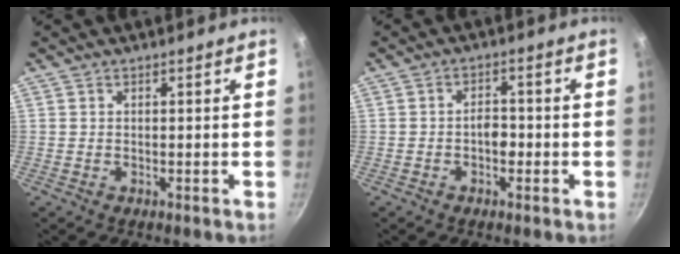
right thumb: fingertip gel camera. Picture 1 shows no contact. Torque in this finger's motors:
{"motor_torque": [-0.09, 0.22, 0.23, -0.06, 0.14]}